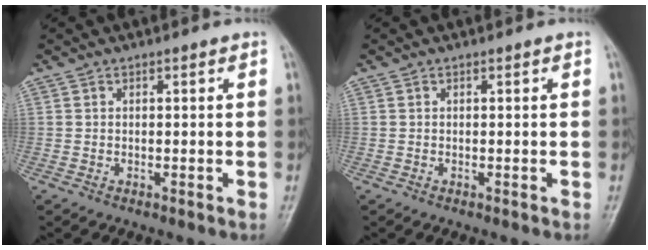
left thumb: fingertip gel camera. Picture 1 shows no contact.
{"total": 0.0}